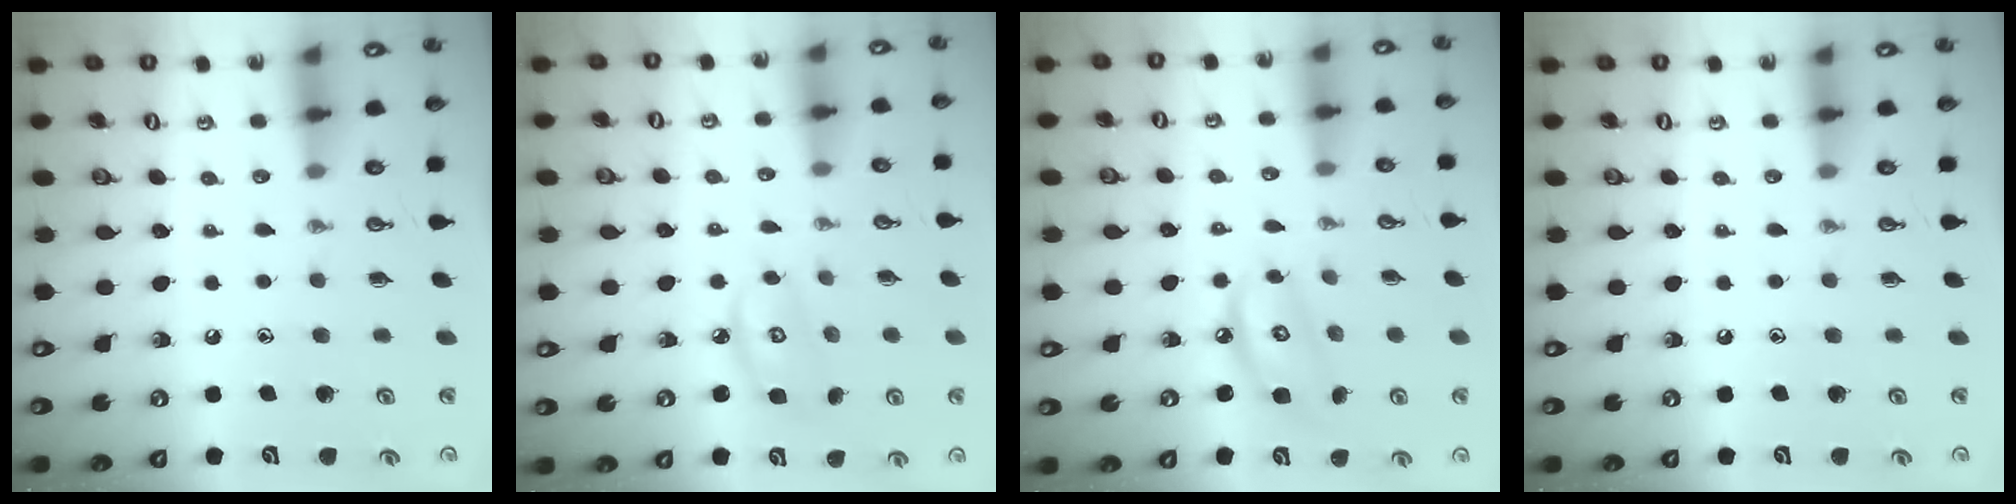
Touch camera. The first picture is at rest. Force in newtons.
{"total": 4.9, "press": 4.9, "slide": 0.3}
{"total": 7.8, "press": 7.7, "slide": 0.7}
{"total": 0.0}